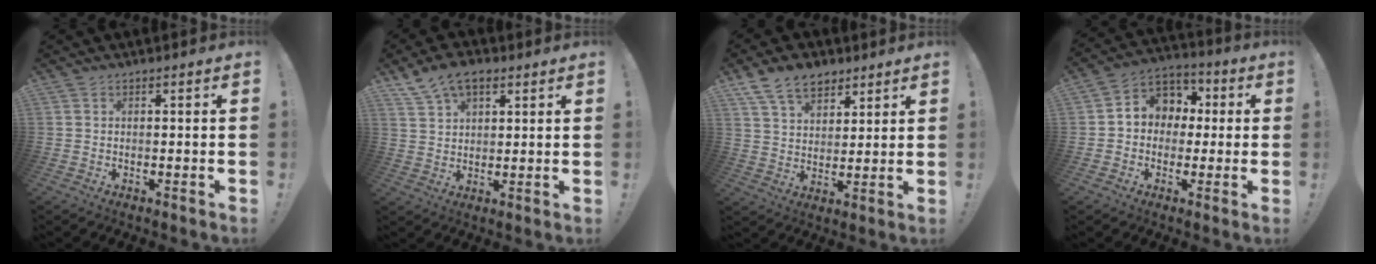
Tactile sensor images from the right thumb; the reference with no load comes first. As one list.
[{"total": 8.4, "force": [5.3, 4.6, 4.6], "torque": [-0.082, -0.015, 0.102]}, {"total": 11.1, "force": [7.3, 6.8, 4.9], "torque": [-0.086, -0.033, 0.141]}, {"total": 8.4, "force": [0.3, 7.7, 3.2], "torque": [-0.039, 0.004, 0.014]}]